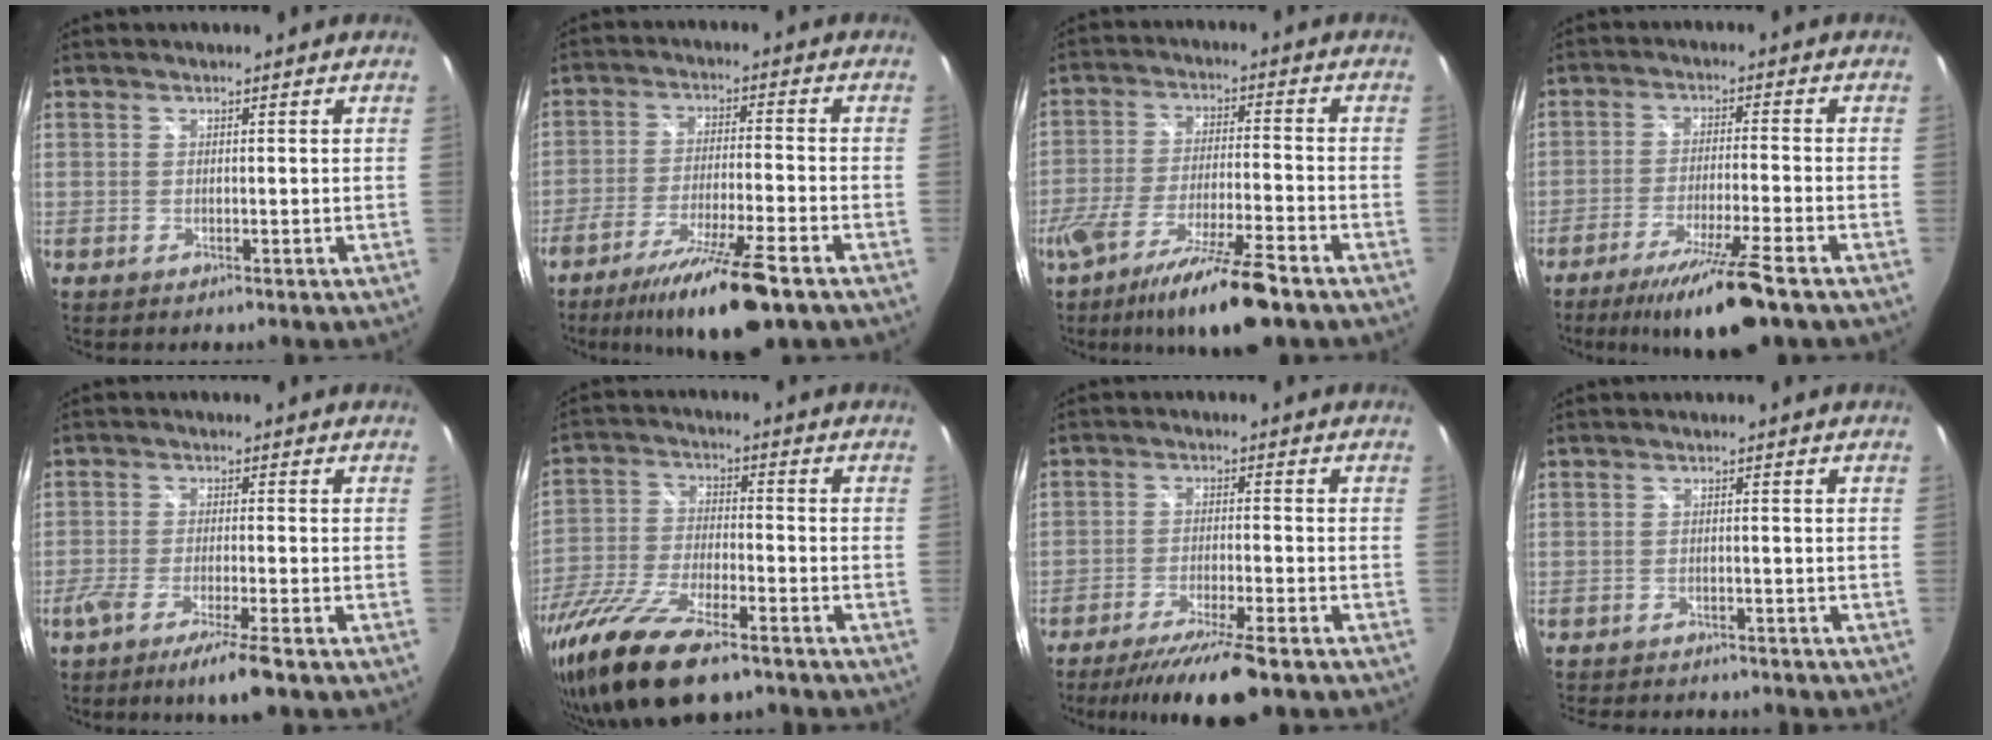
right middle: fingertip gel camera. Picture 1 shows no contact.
{"total": 14.1, "force": [-10.1, 1.1, 9.7], "torque": [-0.187, -0.030, -0.169]}
{"total": 15.2, "force": [-10.6, 1.4, 10.7], "torque": [-0.211, -0.039, -0.181]}
{"total": 11.4, "force": [-8.2, 0.0, 7.9], "torque": [-0.158, -0.027, -0.137]}
{"total": 7.8, "force": [-5.5, -0.1, 5.5], "torque": [-0.110, -0.022, -0.097]}
{"total": 20.0, "force": [-14.1, 6.0, 12.8], "torque": [-0.273, -0.057, -0.259]}
{"total": 11.9, "force": [-9.5, 0.8, 7.2], "torque": [-0.145, -0.025, -0.154]}
{"total": 8.0, "force": [-7.3, 2.1, 2.5], "torque": [-0.062, -0.012, -0.107]}